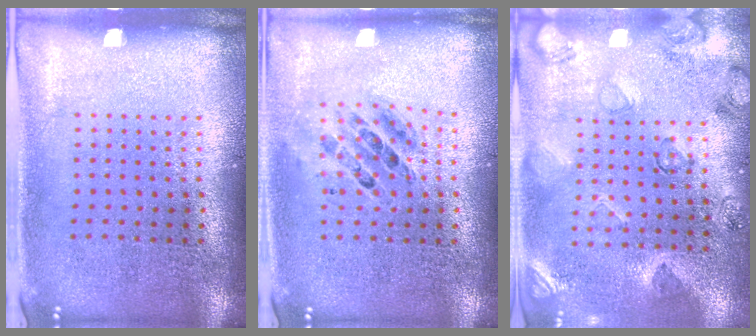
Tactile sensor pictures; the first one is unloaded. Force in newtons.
{"total": 0.7, "press": 0.7, "slide": 0.1}
{"total": 2.5, "press": 1.9, "slide": 1.6}